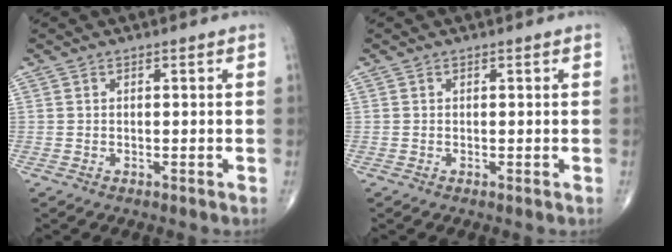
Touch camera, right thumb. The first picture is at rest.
{"total": 0.0}